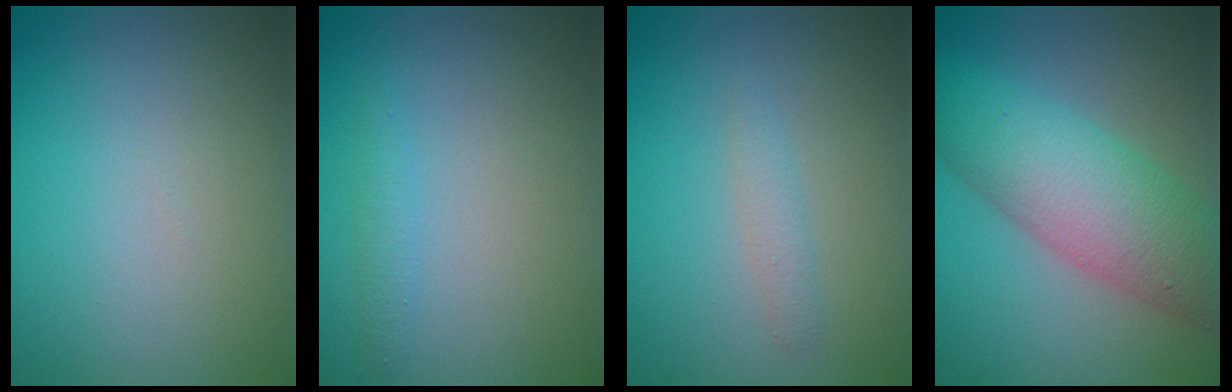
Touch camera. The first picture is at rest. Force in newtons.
{"total": 1.1, "press": 1.1, "slide": 0.1}
{"total": 1.1, "press": 1.1, "slide": 0.0}
{"total": 8.3, "press": 8.2, "slide": 0.2}